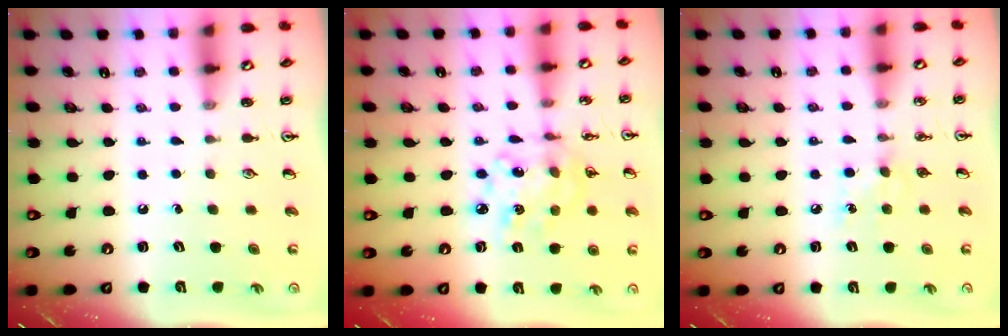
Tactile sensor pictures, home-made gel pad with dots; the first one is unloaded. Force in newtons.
{"total": 9.8, "press": 9.7, "slide": 0.9}
{"total": 5.8, "press": 5.8, "slide": 0.6}